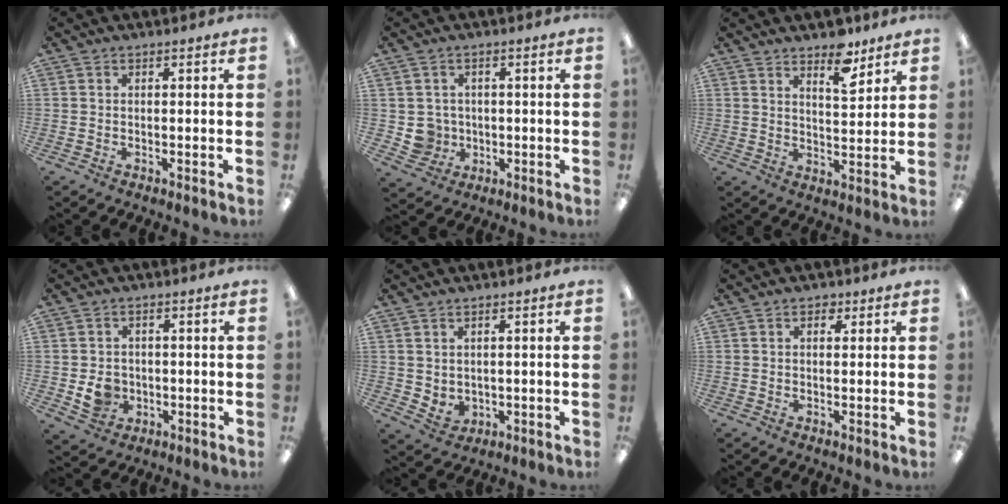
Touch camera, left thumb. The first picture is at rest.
{"total": 4.6, "force": [0.4, 4.6, 0.6], "torque": [-0.016, 0.007, 0.012]}
{"total": 7.7, "force": [6.1, 2.9, 3.6], "torque": [-0.031, -0.045, 0.103]}
{"total": 5.5, "force": [-0.6, 5.0, 2.1], "torque": [-0.025, 0.004, -0.010]}
{"total": 3.0, "force": [2.0, 2.1, 0.9], "torque": [-0.014, -0.013, 0.036]}
{"total": 2.1, "force": [1.2, 1.3, 1.2], "torque": [-0.009, -0.002, 0.016]}